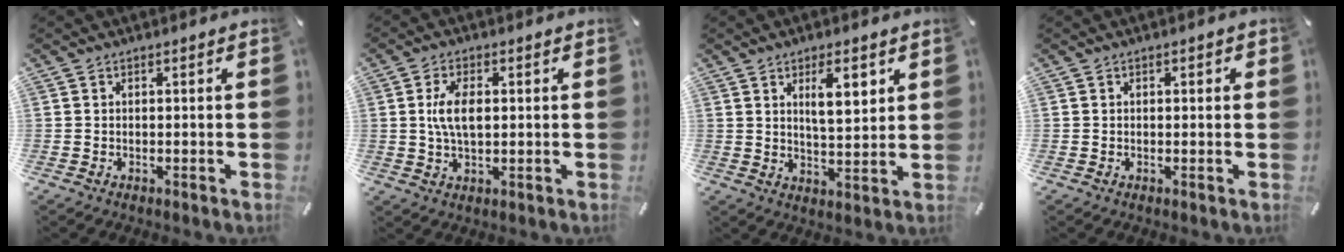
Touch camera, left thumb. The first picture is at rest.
{"total": 6.2, "force": [0.9, 3.4, 5.2], "torque": [-0.127, 0.004, 0.008]}
{"total": 8.8, "force": [4.4, 3.3, 6.8], "torque": [-0.104, -0.016, 0.070]}
{"total": 0.6, "force": [0.2, 0.3, 0.4], "torque": [-0.008, 0.005, 0.002]}